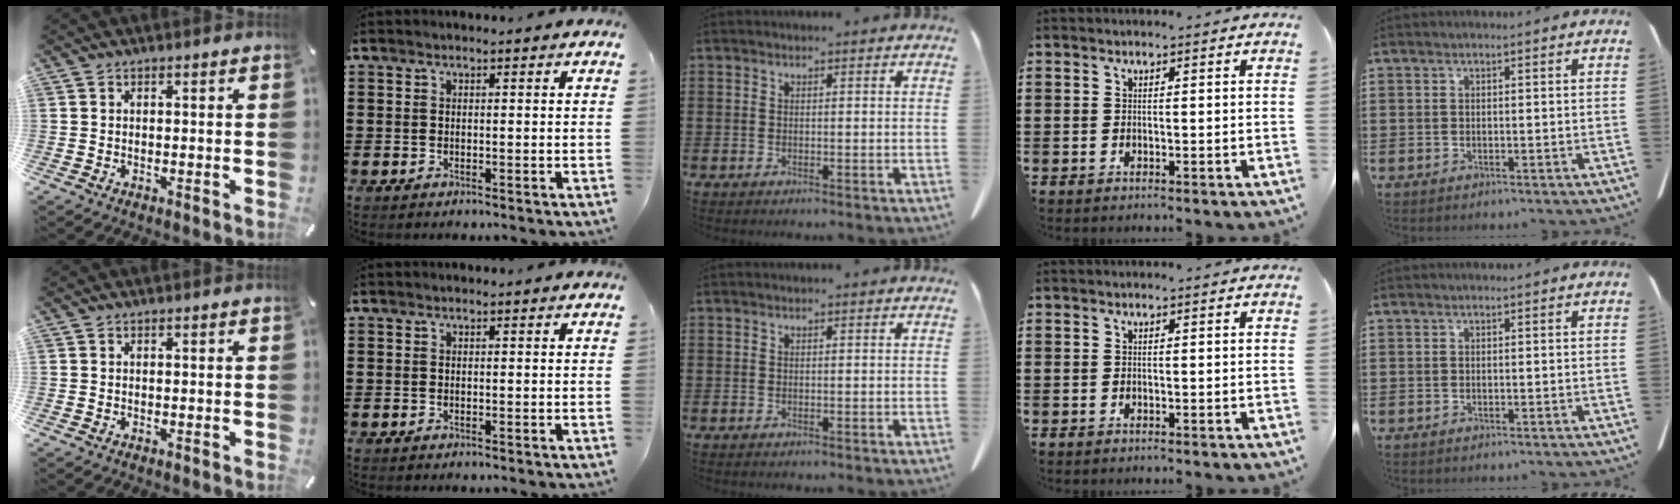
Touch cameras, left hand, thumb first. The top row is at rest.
{}